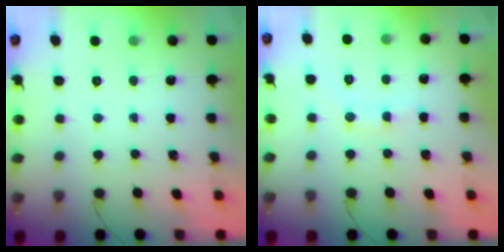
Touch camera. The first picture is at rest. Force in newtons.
{"total": 7.6, "press": 7.5, "slide": 1.1}